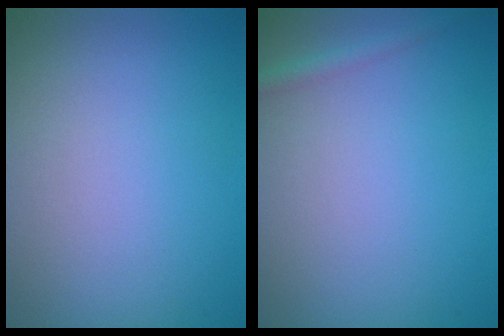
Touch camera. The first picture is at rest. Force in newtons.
{"total": 1.1, "press": 1.1, "slide": 0.1}